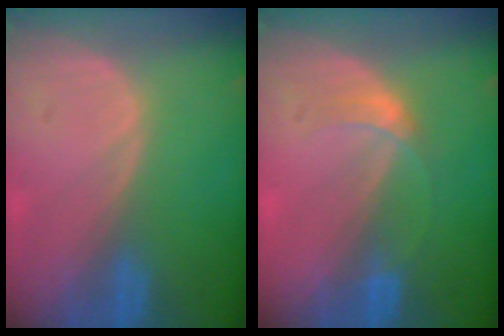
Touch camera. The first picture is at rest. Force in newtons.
{"total": 2.5, "press": 2.5, "slide": 0.1}